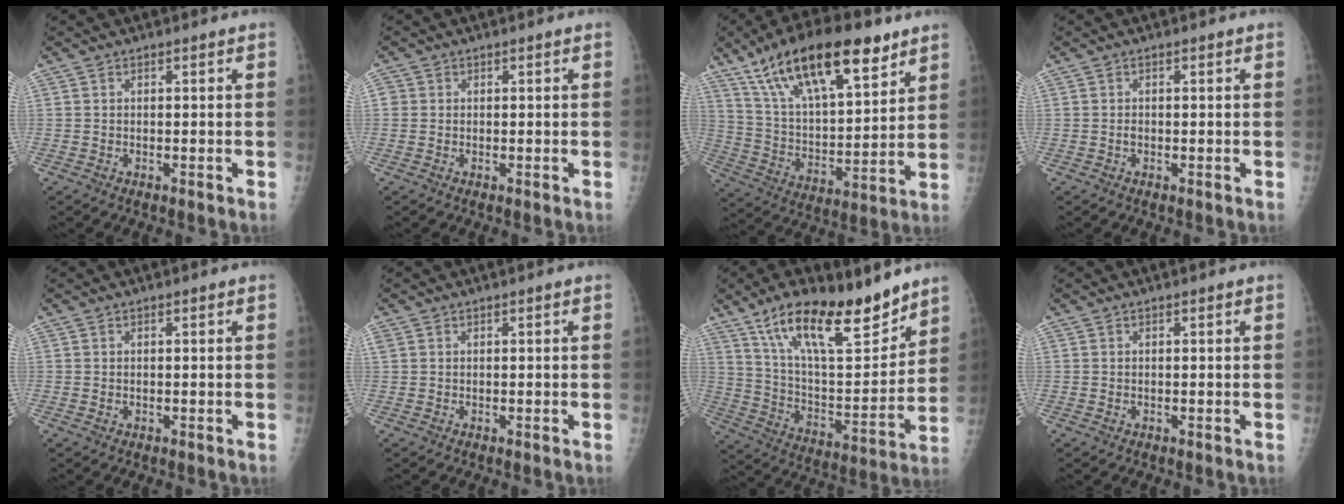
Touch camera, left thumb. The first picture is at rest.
{"total": 1.2, "force": [0.1, 1.2, 0.2], "torque": [0.006, 0.003, -0.001]}
{"total": 24.5, "force": [15.0, 9.3, 17.1], "torque": [-0.265, -0.034, 0.264]}
{"total": 0.7, "force": [-0.1, 0.4, 0.5], "torque": [-0.008, 0.000, -0.003]}
{"total": 0.5, "force": [0.1, 0.3, 0.4], "torque": [-0.008, -0.002, 0.004]}
{"total": 1.1, "force": [0.4, 0.9, 0.3], "torque": [-0.003, 0.007, 0.009]}
{"total": 22.6, "force": [15.6, 7.6, 14.5], "torque": [-0.206, -0.067, 0.270]}
{"total": 0.0}